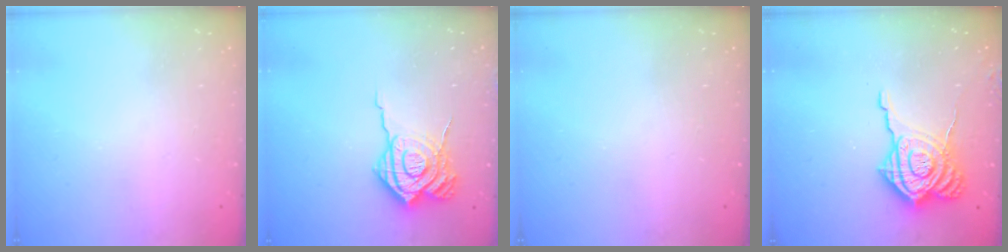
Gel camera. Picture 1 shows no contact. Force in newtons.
{"total": 15.9, "press": 15.9, "slide": 1.5}
{"total": 0.0}
{"total": 15.0, "press": 15.0, "slide": 1.2}